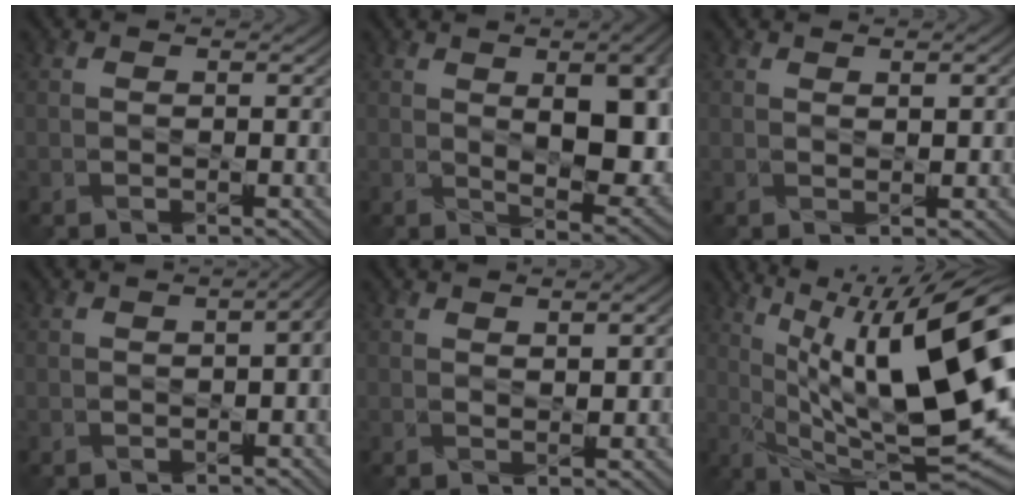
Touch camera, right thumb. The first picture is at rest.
{"total": 12.9, "force": [1.7, 5.6, 11.5], "torque": [-0.151, 0.002, 0.025]}
{"total": 1.8, "force": [0.8, 0.4, 1.6], "torque": [-0.024, -0.002, 0.017]}
{"total": 3.8, "force": [-0.3, 1.5, 3.4], "torque": [-0.038, -0.003, 0.004]}
{"total": 2.6, "force": [1.0, 0.8, 2.2], "torque": [-0.035, -0.002, 0.022]}
{"total": 20.6, "force": [5.1, 6.5, 18.8], "torque": [-0.281, 0.023, 0.083]}